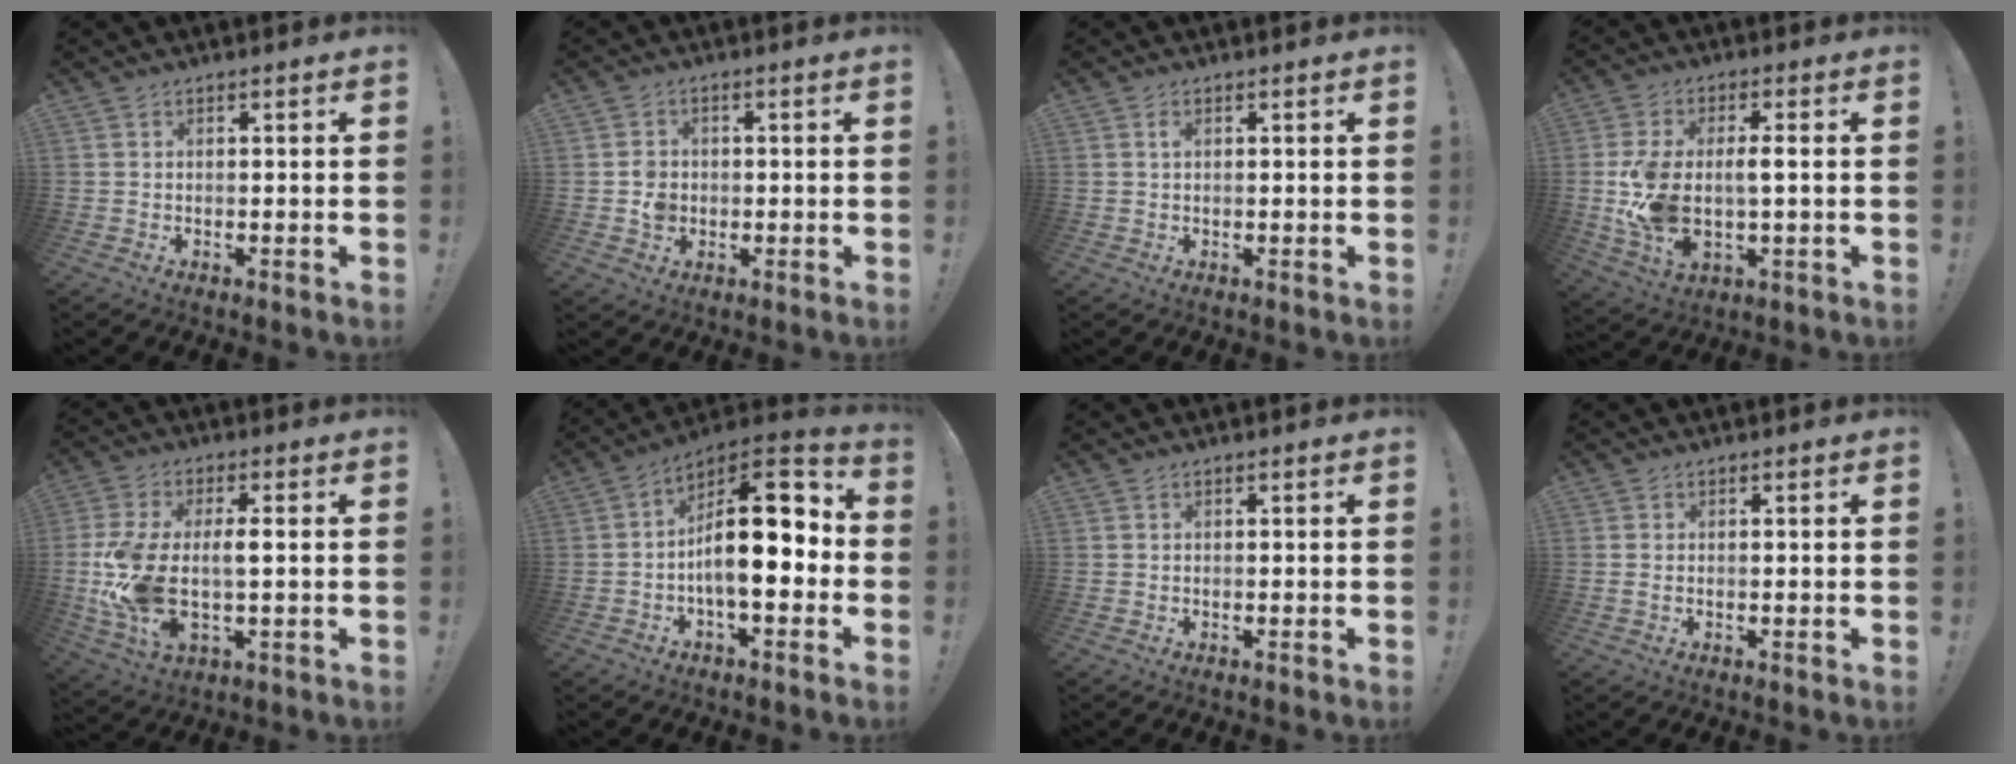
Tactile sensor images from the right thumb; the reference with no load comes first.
{"total": 4.5, "force": [-1.0, 4.0, 2.0], "torque": [-0.022, 0.008, -0.016]}
{"total": 0.9, "force": [0.2, 0.6, 0.7], "torque": [-0.006, 0.000, 0.002]}
{"total": 11.5, "force": [-0.4, 5.9, 9.9], "torque": [-0.213, -0.006, -0.008]}
{"total": 13.7, "force": [-0.8, 6.6, 12.0], "torque": [-0.258, -0.007, -0.017]}
{"total": 18.0, "force": [-0.4, 8.0, 16.1], "torque": [-0.253, 0.001, -0.007]}
{"total": 0.0}
{"total": 0.6, "force": [0.2, 0.2, 0.5], "torque": [-0.008, 0.001, 0.003]}